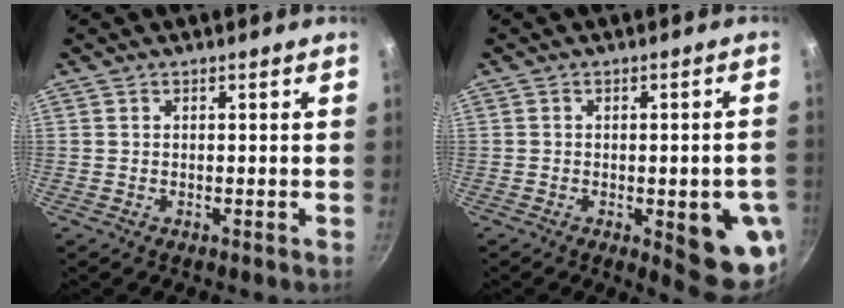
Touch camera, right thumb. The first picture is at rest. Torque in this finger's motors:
{"motor_torque": [1.87, 1.35, 1.61, -0.50, 0.27]}